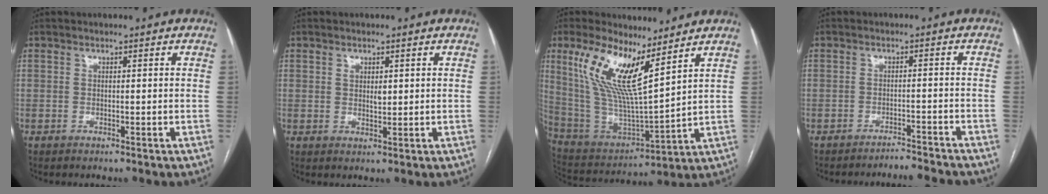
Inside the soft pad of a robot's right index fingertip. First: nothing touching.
{"total": 1.8, "force": [0.5, 1.0, 1.4], "torque": [-0.020, -0.003, 0.010]}
{"total": 15.2, "force": [8.4, 3.1, 12.3], "torque": [-0.264, 0.000, 0.170]}
{"total": 5.0, "force": [-4.9, -1.3, -0.1], "torque": [0.007, -0.003, -0.072]}